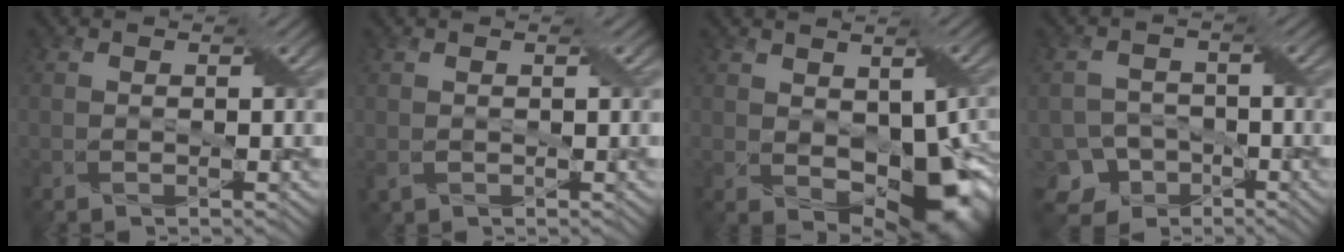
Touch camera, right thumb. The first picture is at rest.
{"total": 1.2, "force": [0.0, 0.9, 0.8], "torque": [-0.023, -0.002, 0.003]}
{"total": 9.7, "force": [-0.8, 5.9, 7.7], "torque": [-0.113, -0.024, 0.000]}
{"total": 7.7, "force": [-4.9, 5.7, 1.4], "torque": [-0.025, -0.014, -0.087]}